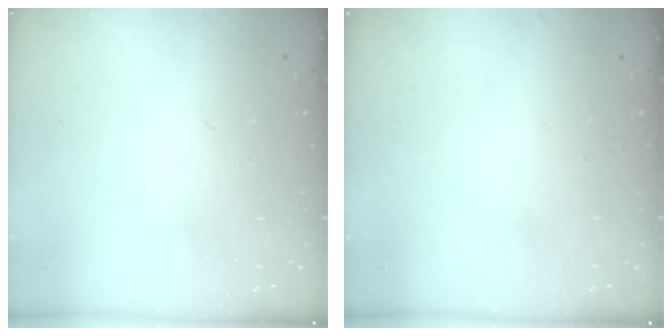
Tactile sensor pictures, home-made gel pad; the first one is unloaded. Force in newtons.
{"total": 0.0}